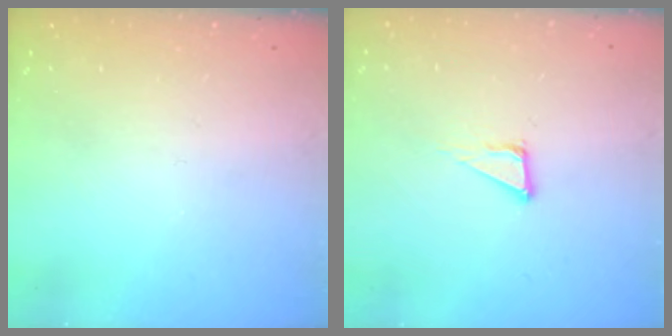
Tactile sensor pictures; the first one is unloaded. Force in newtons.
{"total": 4.4, "press": 4.4, "slide": 0.1}